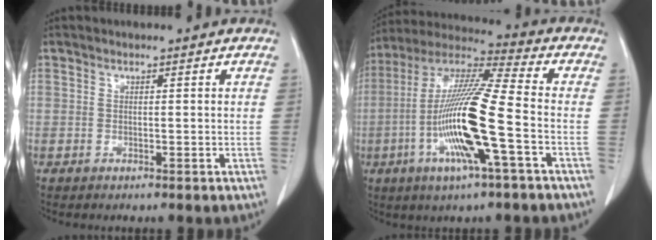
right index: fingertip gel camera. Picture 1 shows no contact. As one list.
[{"total": 17.0, "force": [-4.6, 0.5, 16.4], "torque": [-0.331, -0.008, -0.095]}]